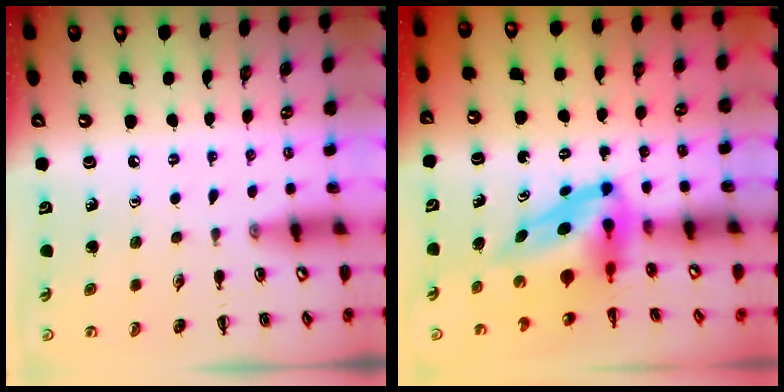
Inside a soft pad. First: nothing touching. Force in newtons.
{"total": 7.0, "press": 6.8, "slide": 1.8}